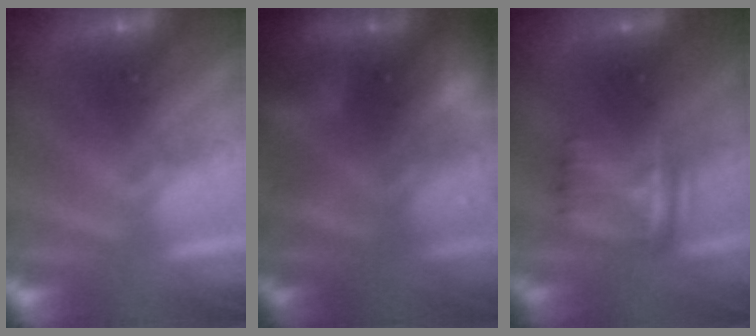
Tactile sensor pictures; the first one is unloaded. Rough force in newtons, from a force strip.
{"total": 6.8}
{"total": 4.4}